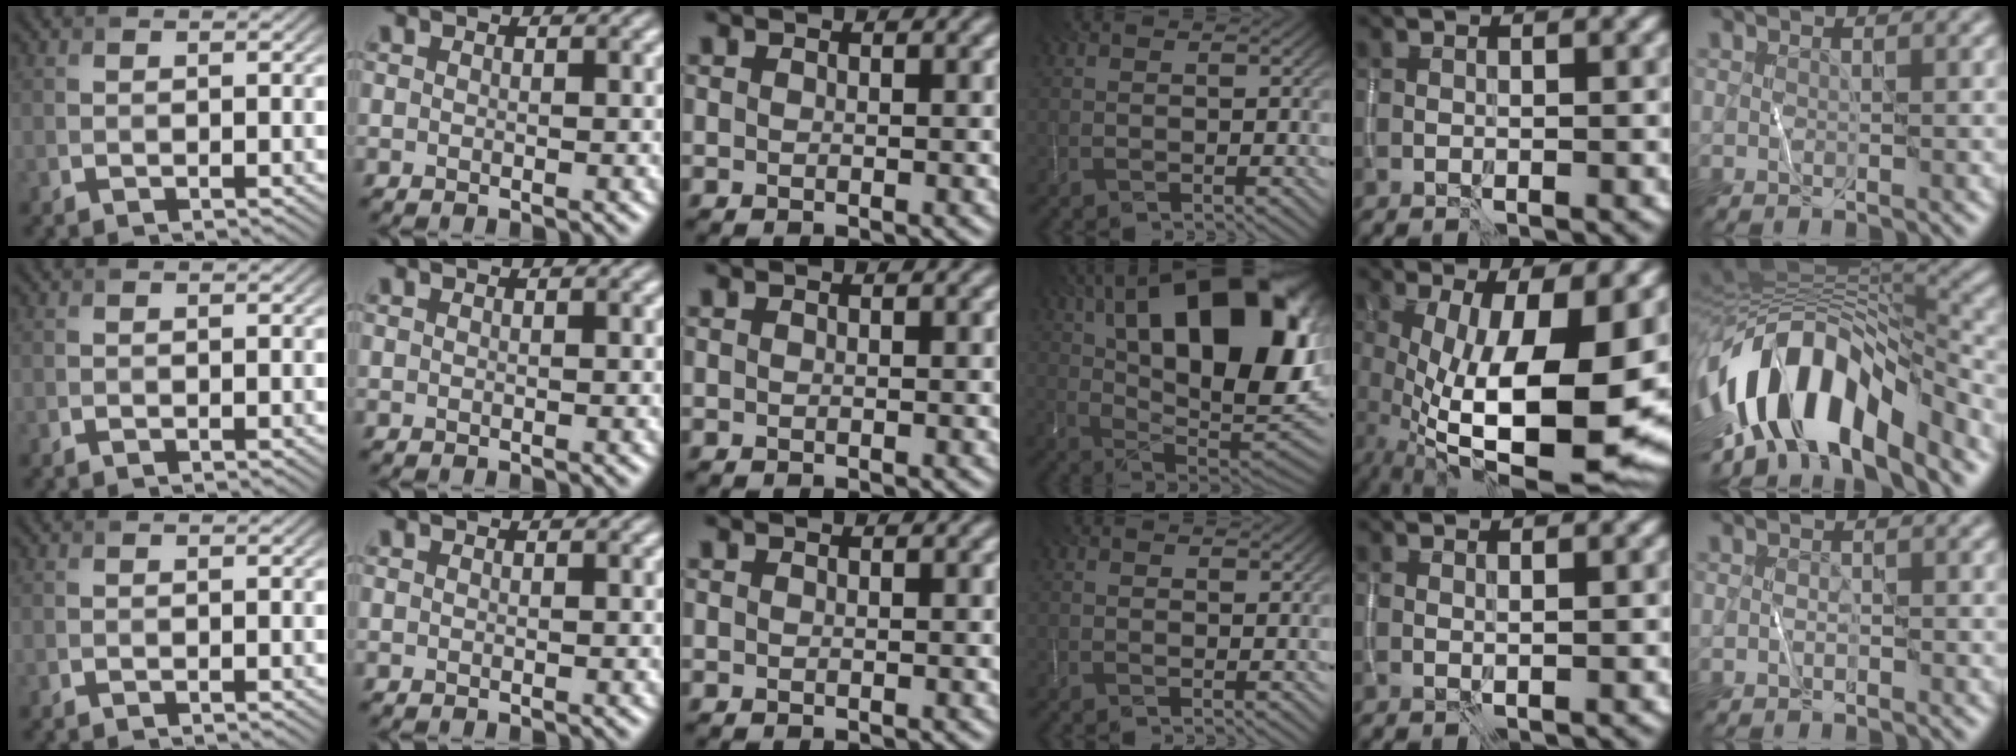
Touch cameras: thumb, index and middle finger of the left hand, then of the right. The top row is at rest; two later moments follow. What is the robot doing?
{"motion": "wipe", "object": "whiteboard"}